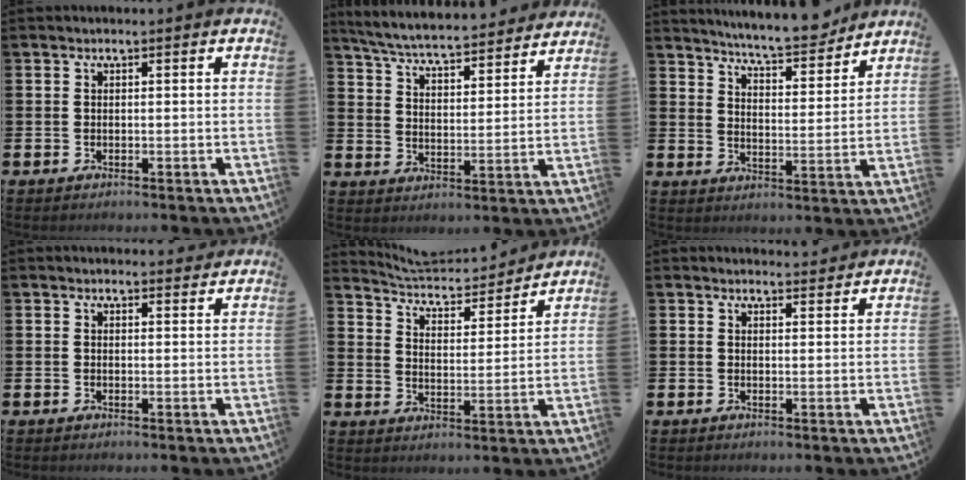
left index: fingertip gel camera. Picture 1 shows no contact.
{"total": 6.3, "force": [6.1, 0.6, 1.5], "torque": [-0.060, -0.044, 0.103]}
{"total": 7.0, "force": [6.8, 0.5, 1.4], "torque": [-0.037, -0.052, 0.117]}
{"total": 1.7, "force": [1.6, 0.3, -0.1], "torque": [0.011, -0.009, 0.027]}
{"total": 5.5, "force": [5.3, 1.3, 0.8], "torque": [-0.045, -0.046, 0.089]}
{"total": 2.4, "force": [2.3, 0.4, -0.1], "torque": [0.011, -0.017, 0.040]}